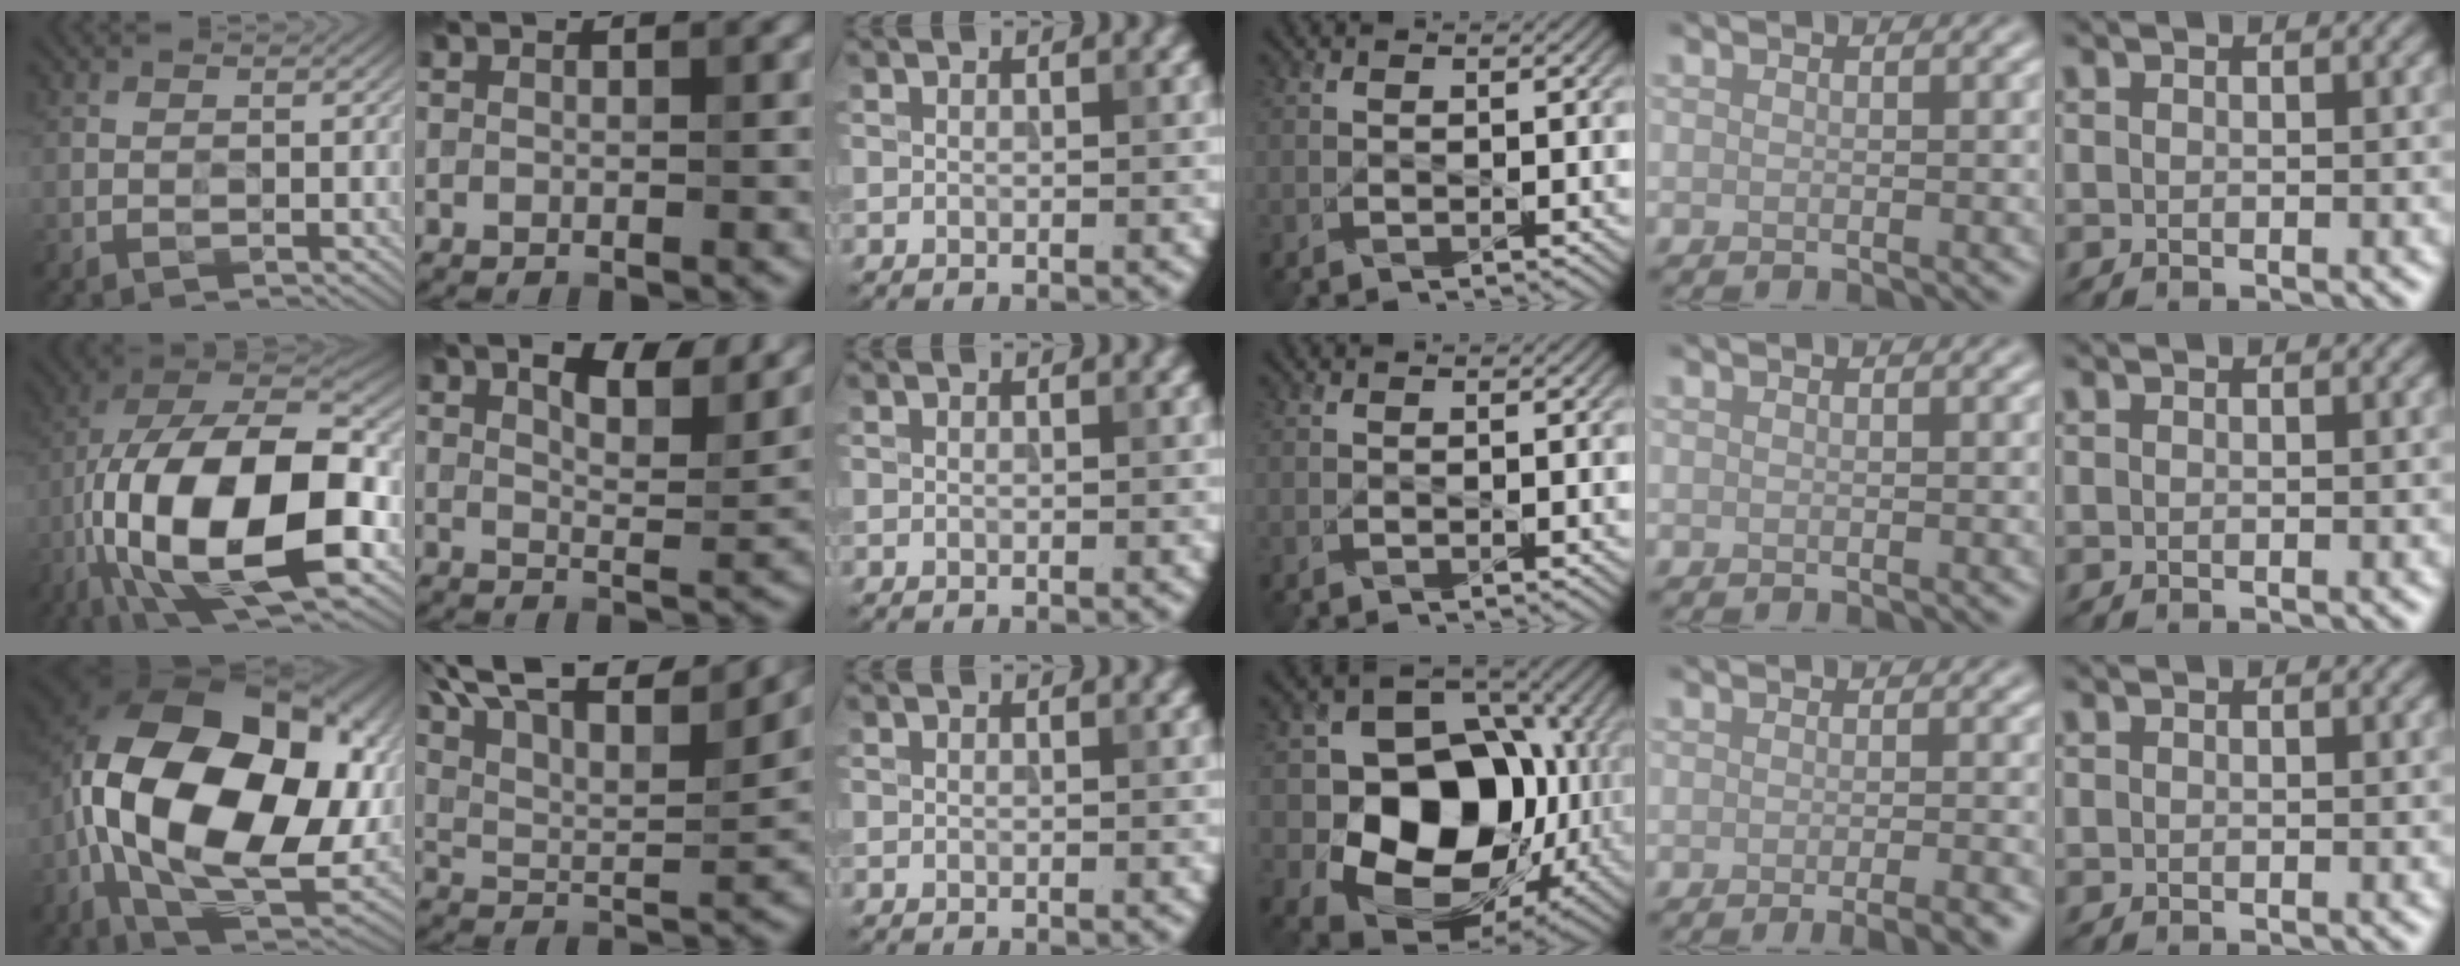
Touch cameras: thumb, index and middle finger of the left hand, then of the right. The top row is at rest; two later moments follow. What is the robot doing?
{"motion": "wipe", "object": "compact mirror"}